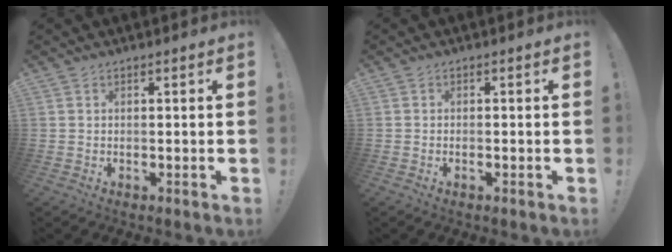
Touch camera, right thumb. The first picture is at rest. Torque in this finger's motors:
{"motor_torque": [-0.26, 0.02, 0.08, 0.03, 0.01]}